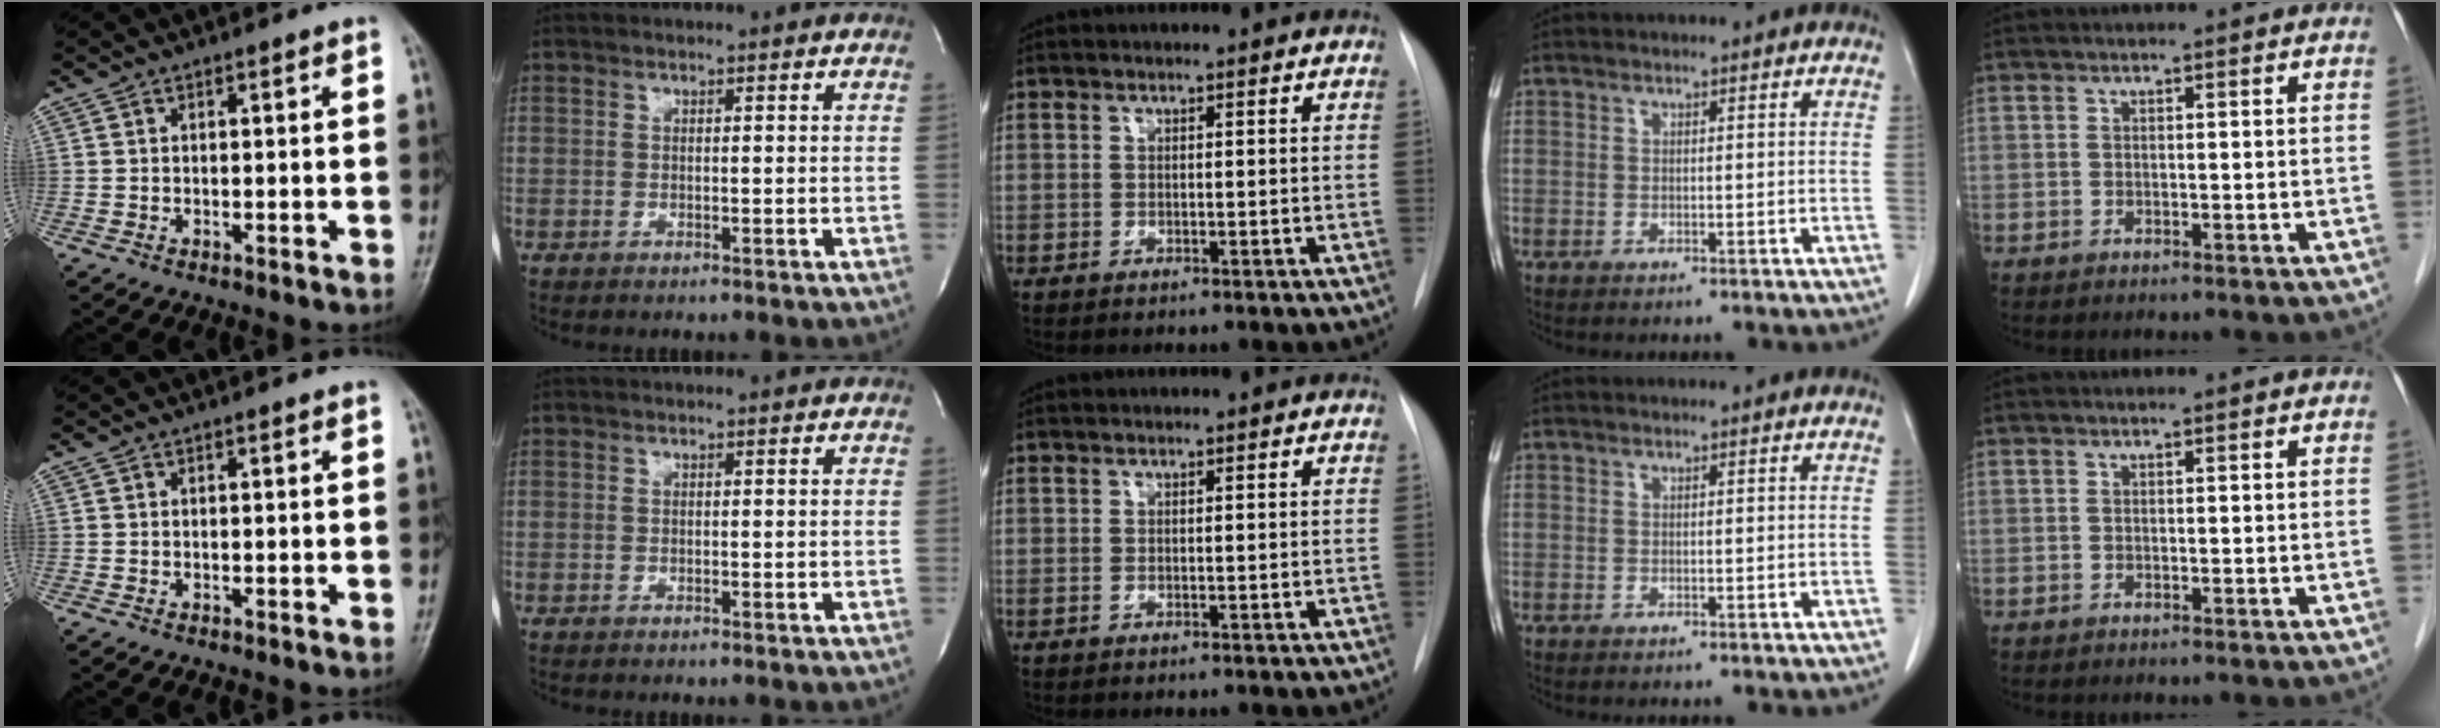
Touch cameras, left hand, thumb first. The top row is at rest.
{}